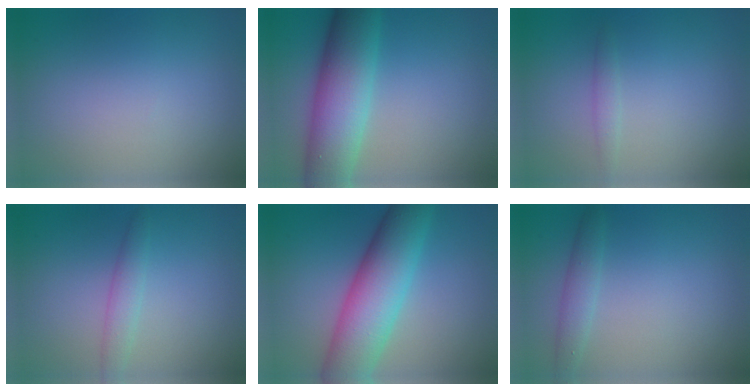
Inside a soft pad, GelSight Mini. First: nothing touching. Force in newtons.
{"total": 8.6, "press": 8.6, "slide": 0.4}
{"total": 1.0, "press": 1.0, "slide": 0.0}
{"total": 1.8, "press": 1.8, "slide": 0.1}
{"total": 8.9, "press": 8.9, "slide": 0.4}
{"total": 1.8, "press": 1.8, "slide": 0.1}